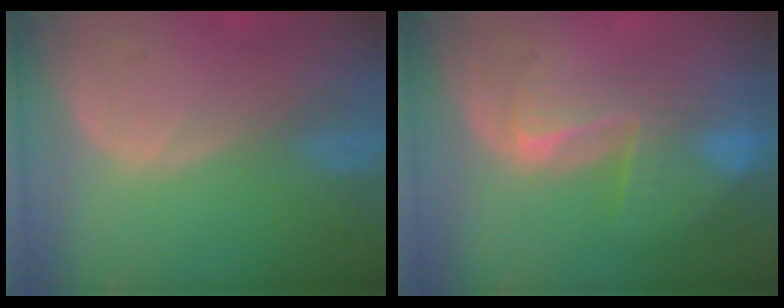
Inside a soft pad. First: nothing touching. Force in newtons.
{"total": 8.4, "press": 7.2, "slide": 4.3}